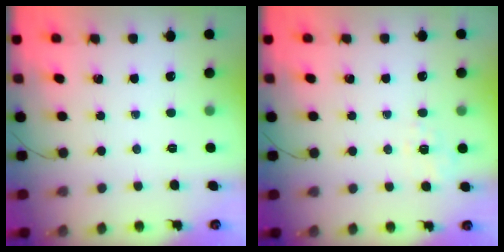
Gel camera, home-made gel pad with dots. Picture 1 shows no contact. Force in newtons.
{"total": 1.6, "press": 0.2, "slide": 1.6}